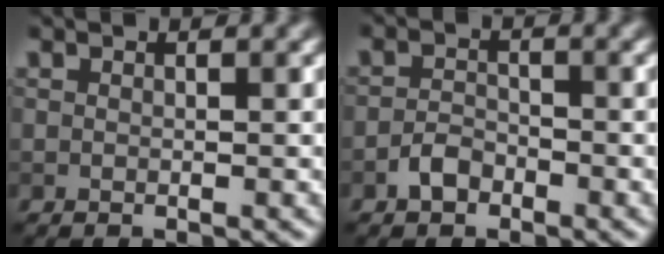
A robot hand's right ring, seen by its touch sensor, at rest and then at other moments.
{"total": 1.9, "force": [-1.3, 1.1, 0.9], "torque": [-0.014, 0.006, -0.027]}